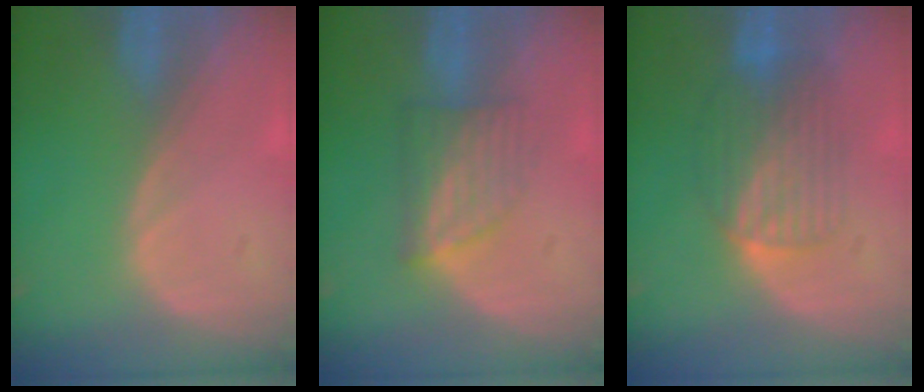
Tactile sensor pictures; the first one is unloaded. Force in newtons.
{"total": 6.1, "press": 5.4, "slide": 2.8}
{"total": 6.3, "press": 6.2, "slide": 1.1}